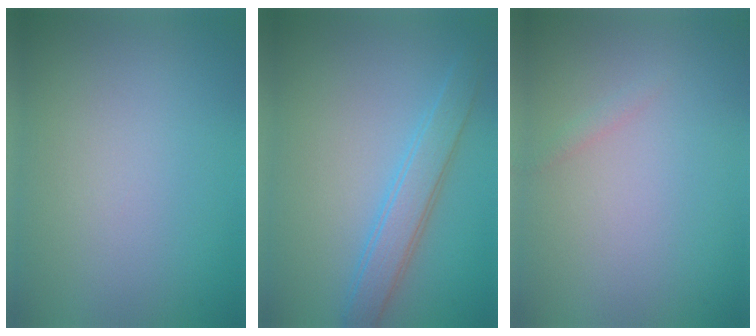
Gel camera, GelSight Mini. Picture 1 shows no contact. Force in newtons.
{"total": 3.1, "press": 3.1, "slide": 0.1}
{"total": 0.6, "press": 0.6, "slide": 0.1}